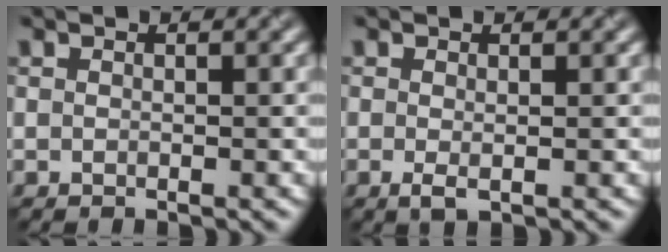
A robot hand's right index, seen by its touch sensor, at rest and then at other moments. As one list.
[{"total": 1.1, "force": [-0.2, 0.2, 1.0], "torque": [-0.021, -0.007, -0.003]}]